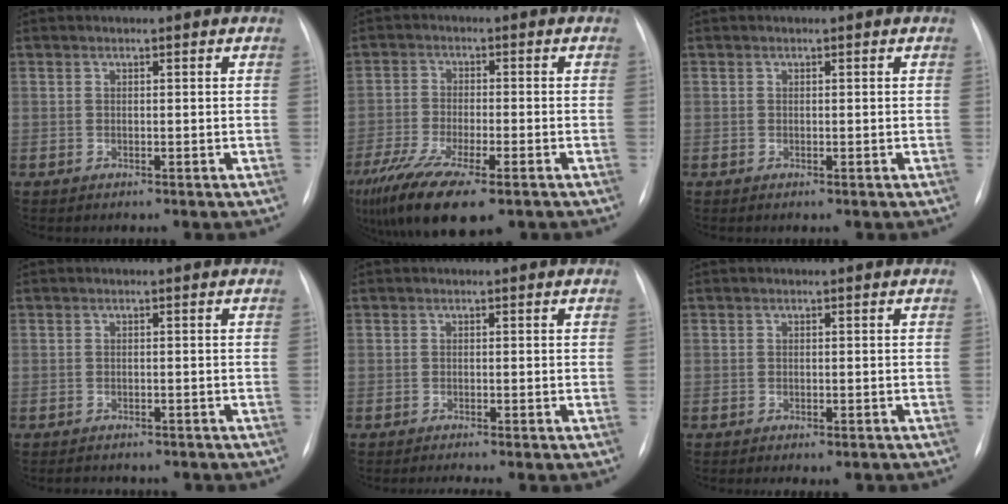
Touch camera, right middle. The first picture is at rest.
{"total": 15.0, "force": [-10.0, 3.8, 10.5], "torque": [-0.215, -0.036, -0.167]}
{"total": 0.0}
{"total": 5.3, "force": [-4.6, 2.0, 1.8], "torque": [-0.026, 0.004, -0.051]}
{"total": 2.4, "force": [-1.9, -0.3, 1.4], "torque": [-0.013, -0.001, -0.027]}
{"total": 2.1, "force": [-1.6, 0.7, 1.1], "torque": [-0.011, -0.002, -0.016]}